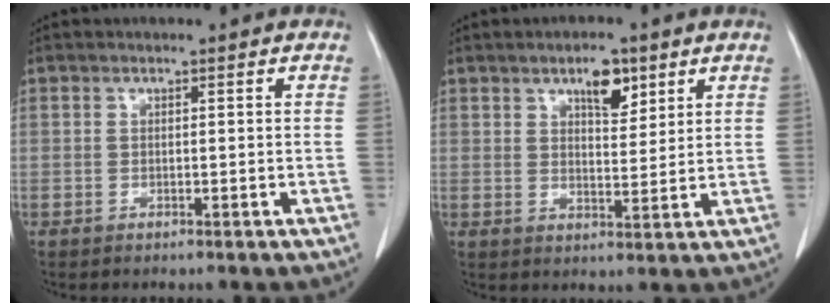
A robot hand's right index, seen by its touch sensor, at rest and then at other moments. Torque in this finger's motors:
{"motor_torque": [0.22, 0.26, 0.09, 0.02]}